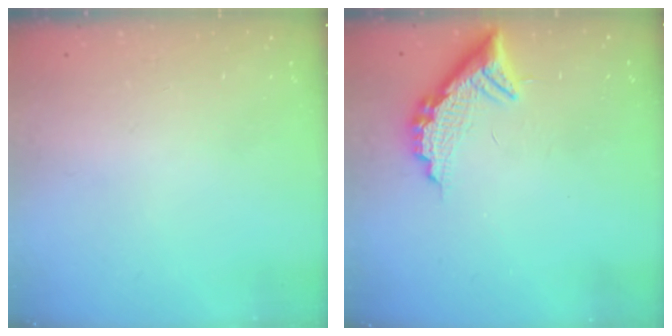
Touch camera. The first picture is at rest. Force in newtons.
{"total": 12.4, "press": 12.4, "slide": 0.9}